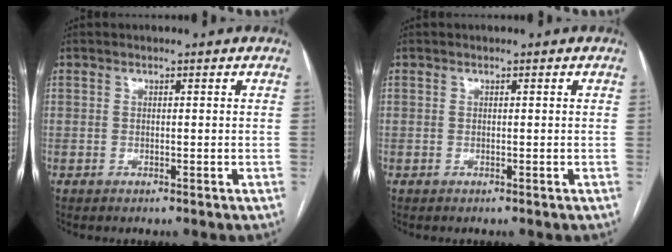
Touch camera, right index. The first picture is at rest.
{"total": 0.0}